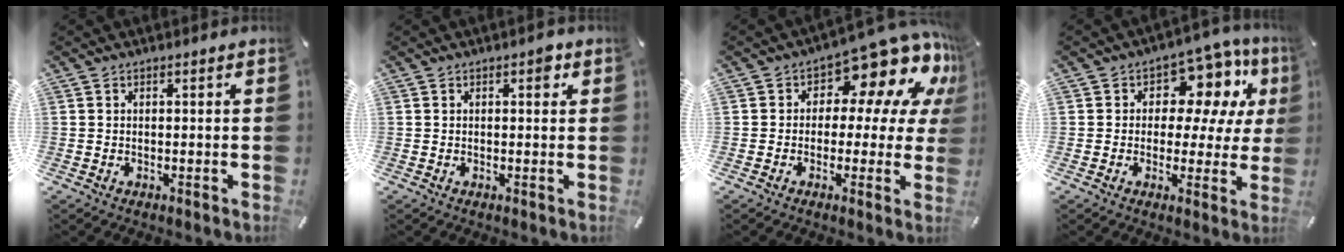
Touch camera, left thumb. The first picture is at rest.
{"total": 2.3, "force": [0.8, 1.2, 1.7], "torque": [-0.014, -0.001, 0.005]}
{"total": 12.2, "force": [7.5, 6.4, 7.2], "torque": [-0.102, -0.070, 0.127]}
{"total": 10.3, "force": [4.6, 7.2, 5.8], "torque": [-0.090, -0.031, 0.084]}